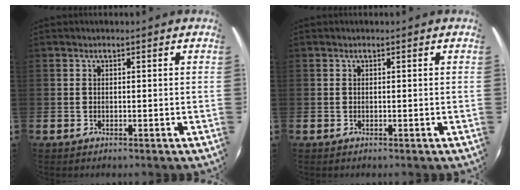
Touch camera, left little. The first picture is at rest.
{"total": 0.0}